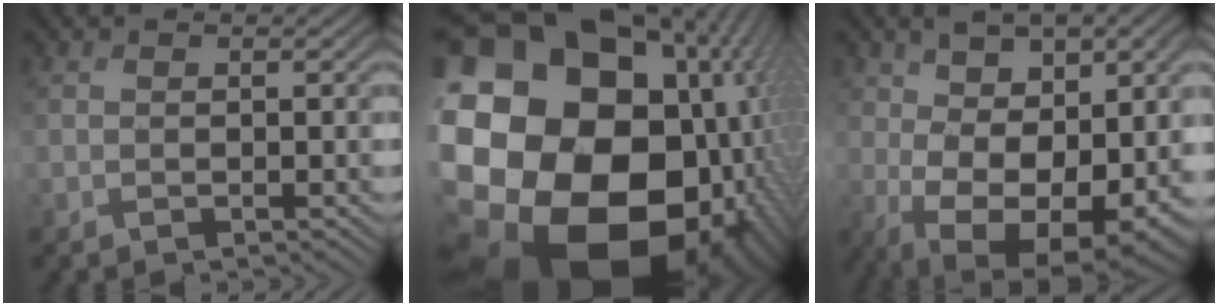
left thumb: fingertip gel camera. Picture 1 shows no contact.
{"total": 25.5, "force": [-2.0, 21.7, 13.3], "torque": [-0.298, -0.027, -0.057]}
{"total": 17.8, "force": [0.6, 9.8, 14.9], "torque": [-0.229, -0.028, 0.055]}